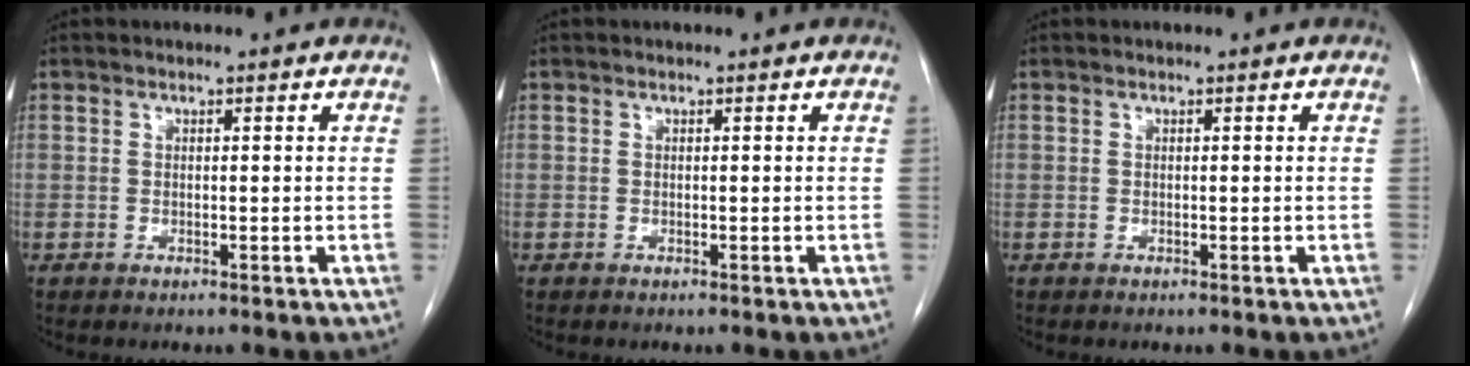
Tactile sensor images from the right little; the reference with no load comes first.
{"total": 0.0}
{"total": 0.0}